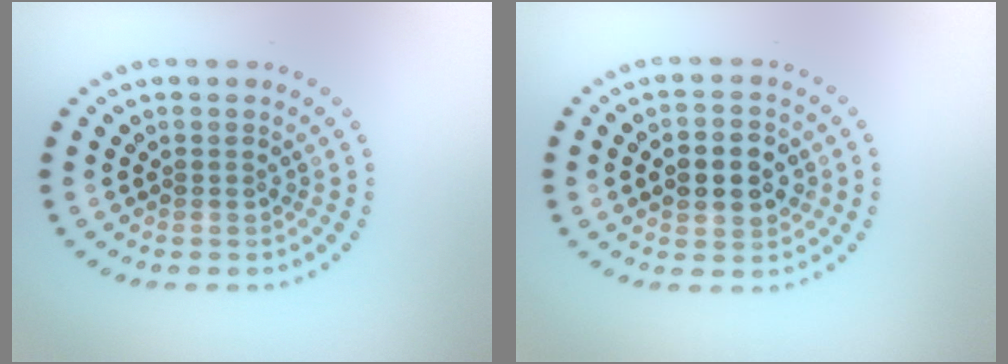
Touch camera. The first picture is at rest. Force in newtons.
{"total": 4.7, "press": 4.7, "slide": 0.3}